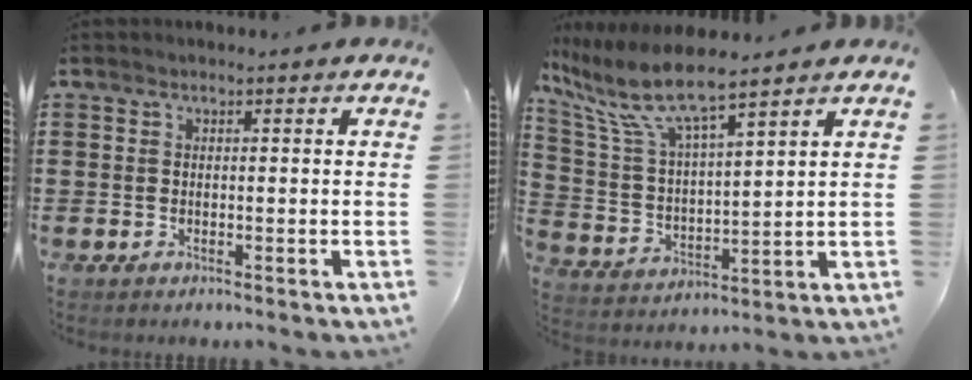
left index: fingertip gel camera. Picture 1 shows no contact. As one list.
[{"total": 8.8, "force": [7.1, 1.1, 5.1], "torque": [-0.136, -0.038, 0.117]}]